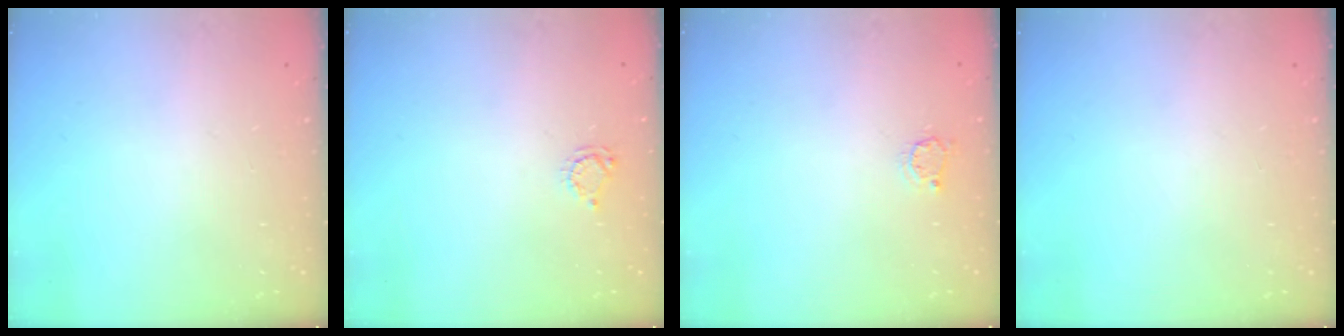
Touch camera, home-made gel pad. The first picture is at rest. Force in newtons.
{"total": 4.2, "press": 4.2, "slide": 0.4}
{"total": 2.7, "press": 2.7, "slide": 0.4}
{"total": 0.0}